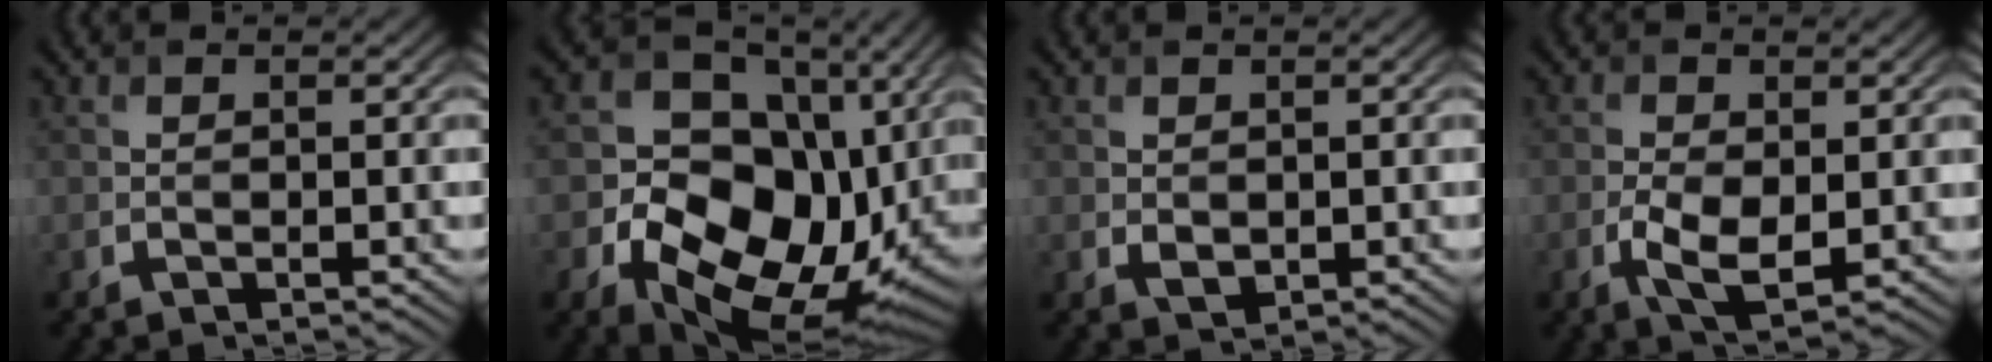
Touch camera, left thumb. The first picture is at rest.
{"total": 16.4, "force": [-2.1, 12.4, 10.5], "torque": [-0.192, -0.050, -0.016]}
{"total": 1.4, "force": [0.2, 1.0, 0.9], "torque": [-0.020, -0.005, 0.009]}
{"total": 5.0, "force": [-0.9, 2.7, 4.2], "torque": [-0.091, -0.010, -0.014]}